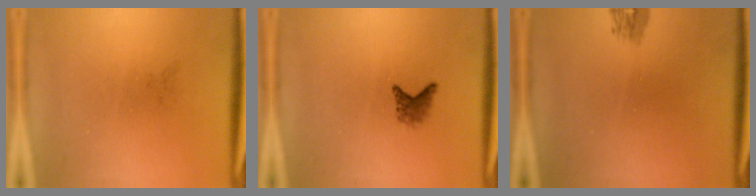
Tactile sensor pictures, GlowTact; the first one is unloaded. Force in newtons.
{"total": 1.7}
{"total": 1.3}